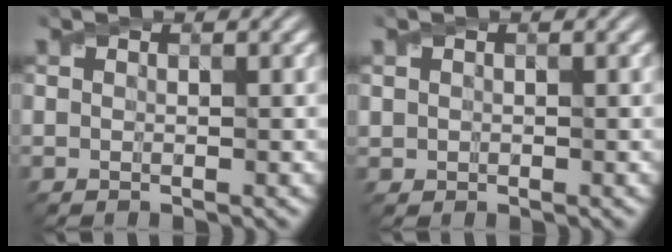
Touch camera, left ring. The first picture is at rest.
{"total": 0.6, "force": [0.1, 0.6, 0.0], "torque": [0.003, -0.001, 0.002]}